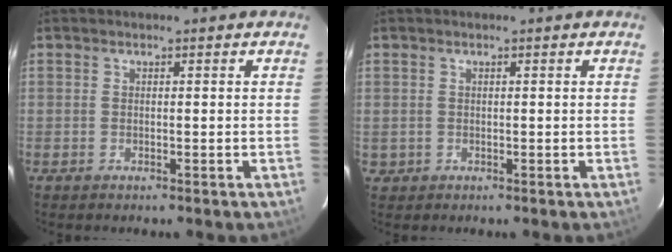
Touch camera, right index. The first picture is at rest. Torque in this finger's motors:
{"motor_torque": [-0.43, 0.07, -1.05, -0.21]}